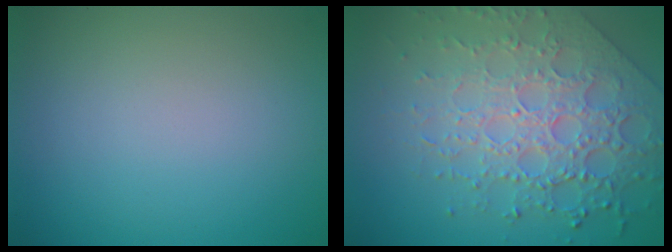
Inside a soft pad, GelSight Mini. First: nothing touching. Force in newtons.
{"total": 7.7, "press": 5.4, "slide": 5.5}